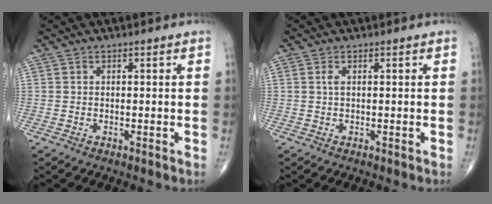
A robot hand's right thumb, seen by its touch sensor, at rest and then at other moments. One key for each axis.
{"total": 1.1, "fx": 0.3, "fy": 0.4, "fz": 1.0, "tx": -0.025, "ty": 0.005, "tz": 0.008}